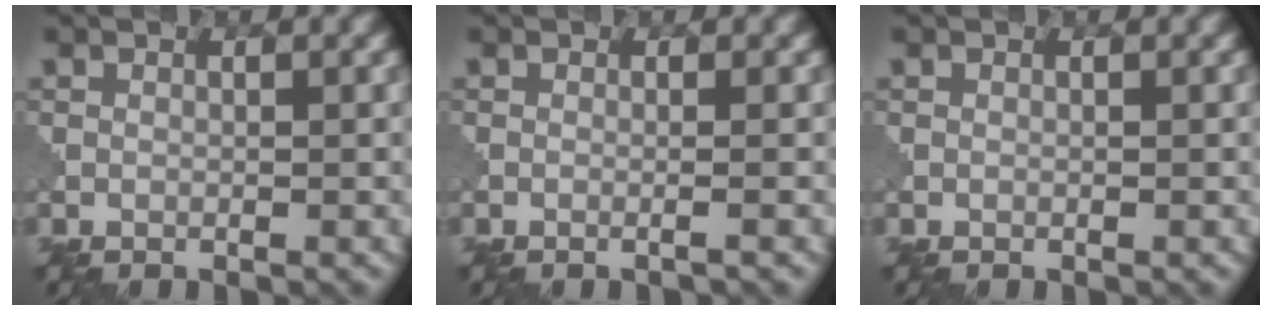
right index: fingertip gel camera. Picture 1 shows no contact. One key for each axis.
{"total": 1.4, "fx": -0.1, "fy": 0.5, "fz": 1.3, "tx": -0.013, "ty": -0.002, "tz": -0.018}
{"total": 0.0}